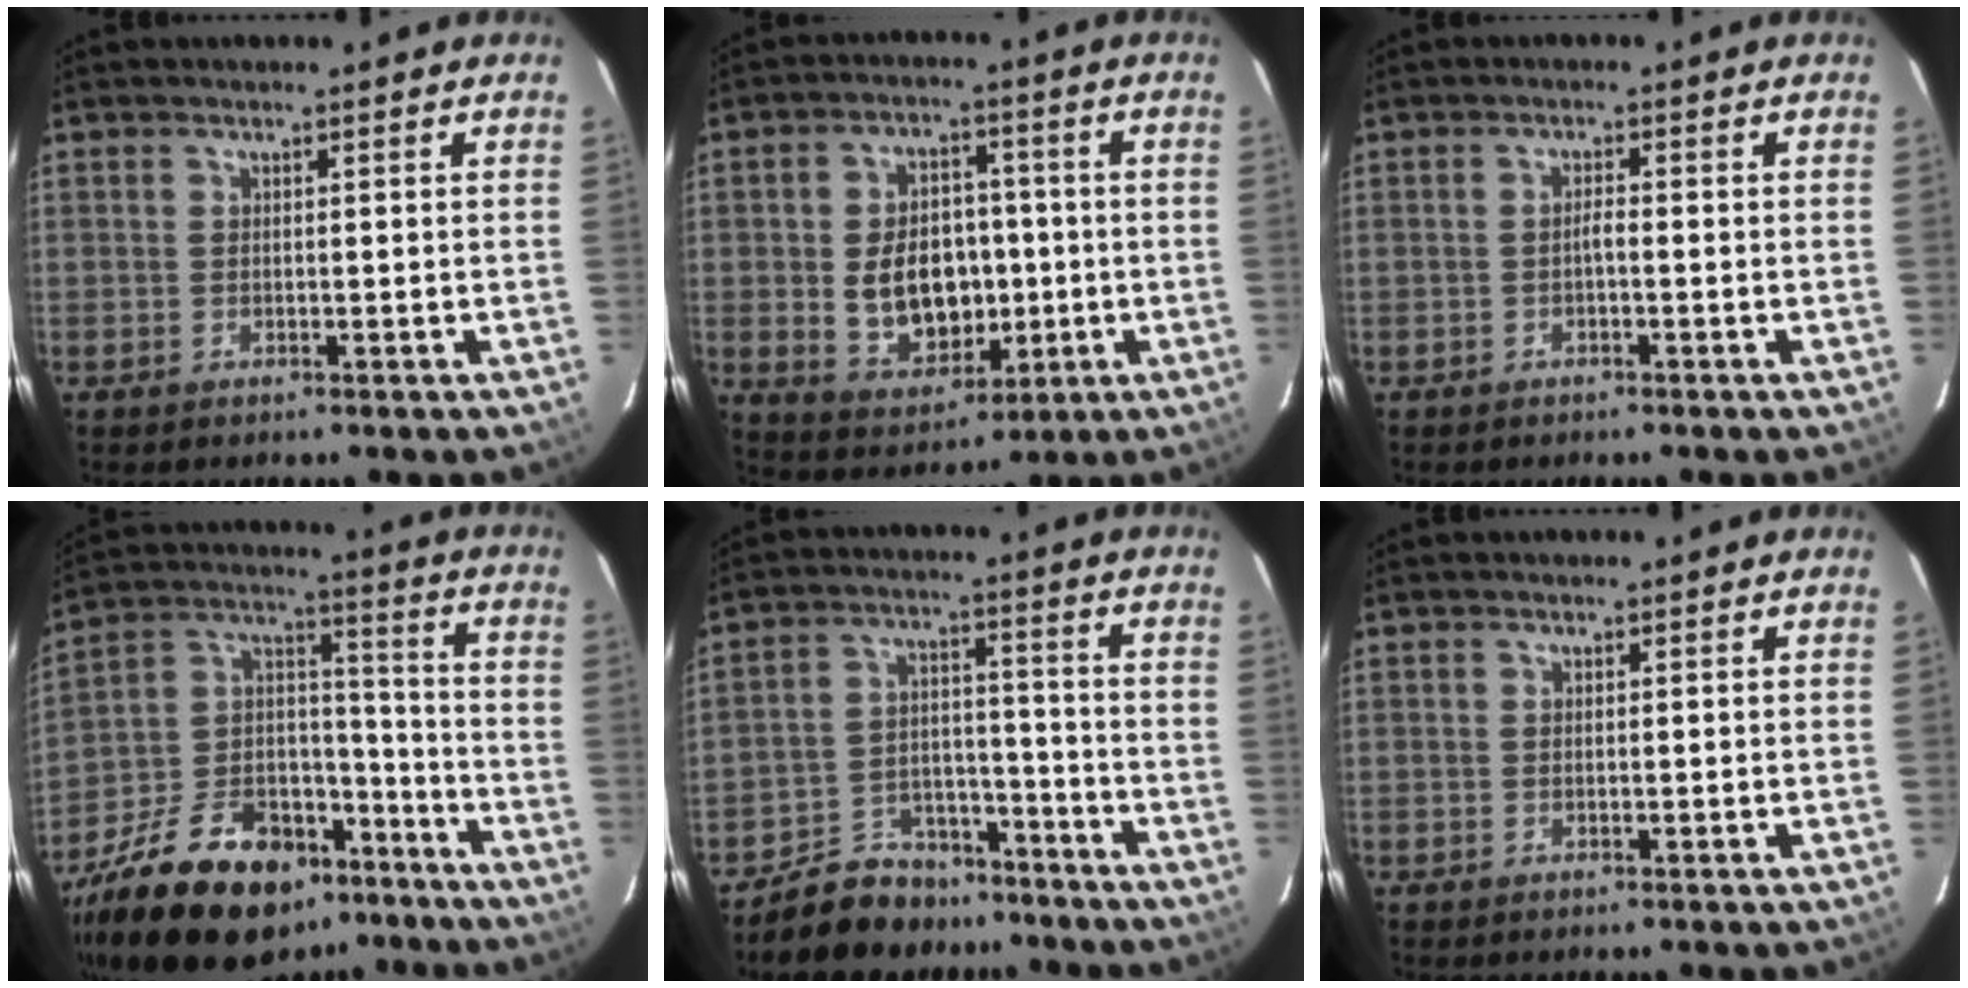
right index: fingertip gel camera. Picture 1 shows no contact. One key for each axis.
{"total": 12.3, "fx": -1.1, "fy": 8.8, "fz": 8.5, "tx": -0.172, "ty": 0.010, "tz": 0.006}
{"total": 1.1, "fx": -0.6, "fy": 0.2, "fz": 0.9, "tx": -0.017, "ty": 0.006, "tz": -0.012}
{"total": 27.9, "fx": -19.0, "fy": 14.2, "fz": 14.7, "tx": -0.307, "ty": 0.024, "tz": -0.293}
{"total": 11.8, "fx": -9.9, "fy": 6.0, "fz": 2.4, "tx": -0.066, "ty": 0.030, "tz": -0.144}
{"total": 0.0}